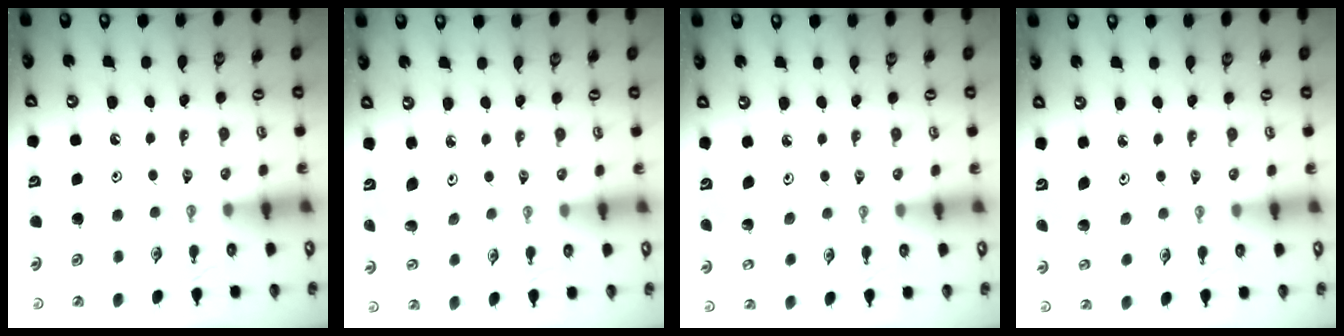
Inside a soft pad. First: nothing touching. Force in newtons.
{"total": 3.3, "press": 3.0, "slide": 1.4}
{"total": 3.3, "press": 3.1, "slide": 1.1}
{"total": 2.9, "press": 2.9, "slide": 0.3}